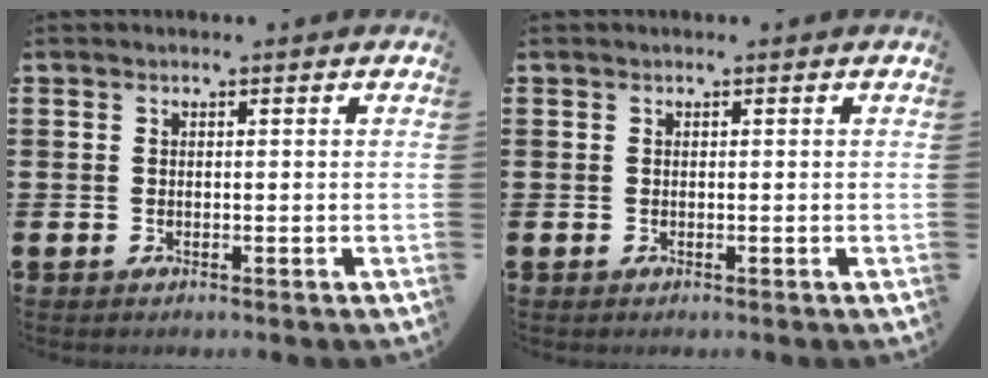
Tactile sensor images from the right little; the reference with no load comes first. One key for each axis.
{"total": 0.0}